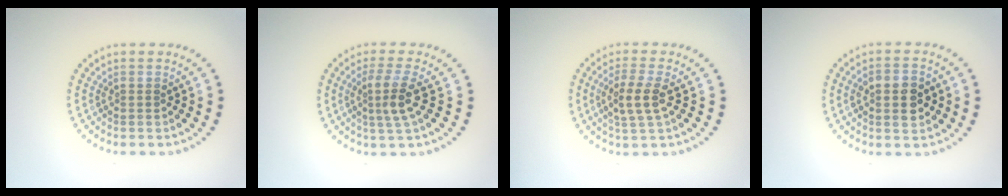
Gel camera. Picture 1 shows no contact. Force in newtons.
{"total": 3.0, "press": 2.5, "slide": 1.6}
{"total": 3.0, "press": 2.8, "slide": 1.2}
{"total": 3.7, "press": 3.7, "slide": 0.3}